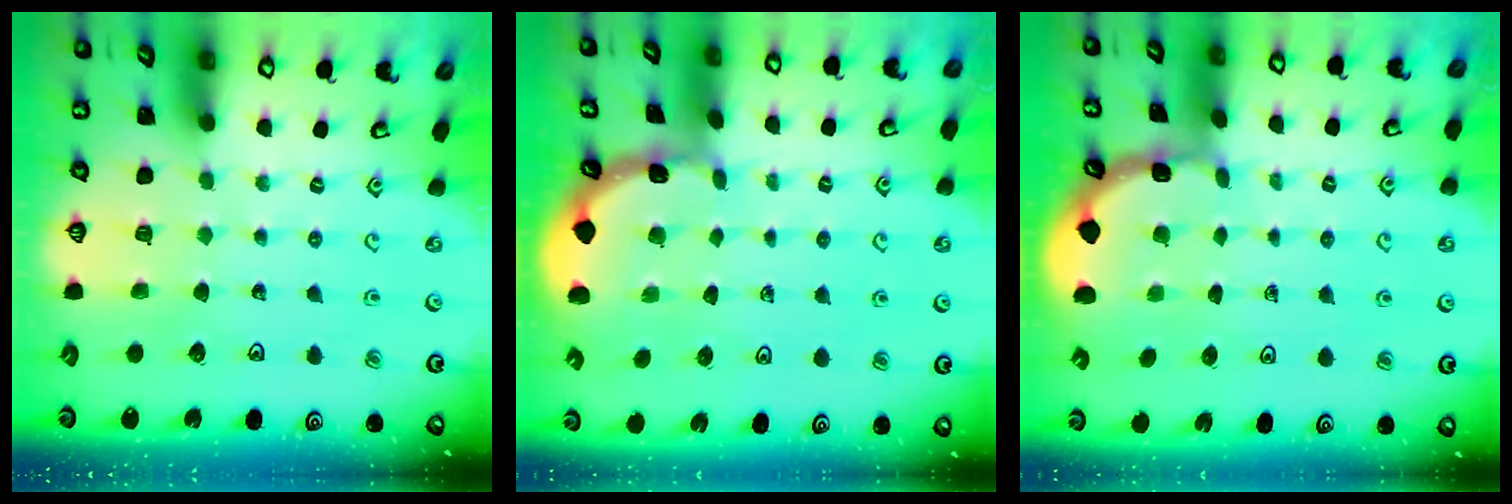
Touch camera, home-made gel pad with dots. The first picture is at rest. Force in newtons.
{"total": 1.2, "press": 1.2, "slide": 0.1}
{"total": 1.6, "press": 1.5, "slide": 0.2}